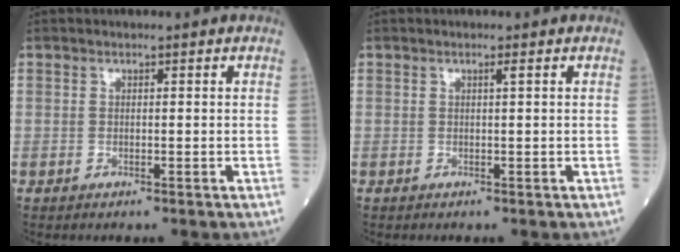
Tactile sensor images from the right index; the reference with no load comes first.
{"total": 0.6, "force": [0.3, -0.2, 0.6], "torque": [-0.013, -0.001, 0.008]}